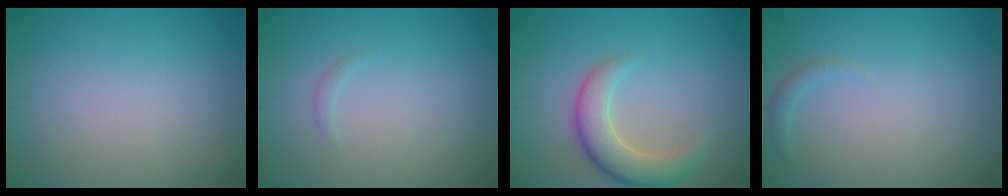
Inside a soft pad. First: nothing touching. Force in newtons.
{"total": 0.6, "press": 0.5, "slide": 0.1}
{"total": 4.8, "press": 4.8, "slide": 0.4}
{"total": 0.8, "press": 0.8, "slide": 0.1}